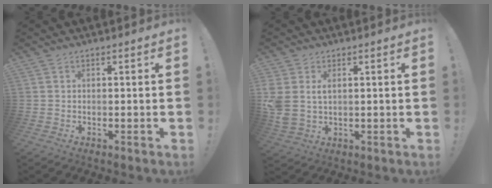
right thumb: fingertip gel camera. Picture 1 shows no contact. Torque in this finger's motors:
{"motor_torque": [0.15, 0.17, 0.24, 0.18, 0.15]}